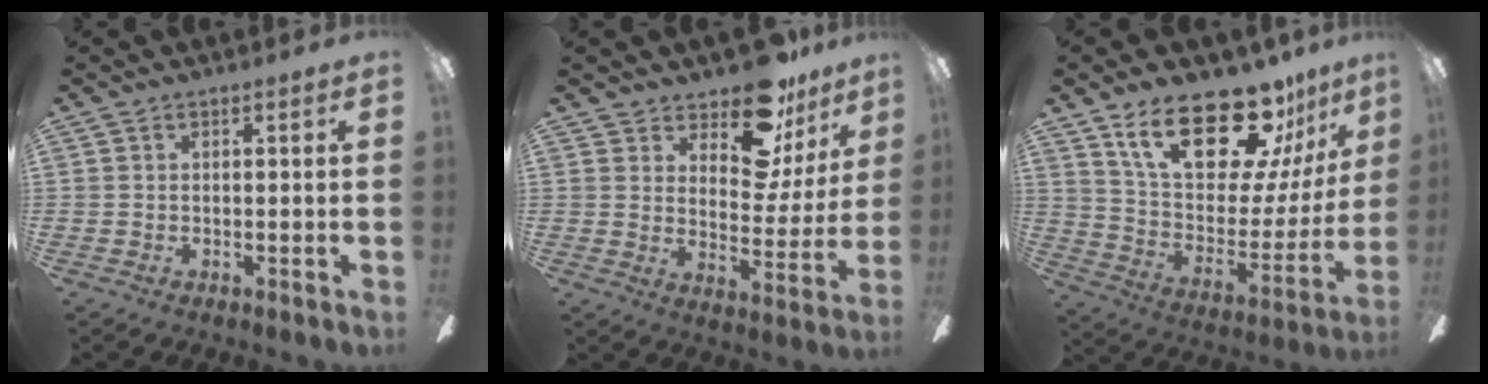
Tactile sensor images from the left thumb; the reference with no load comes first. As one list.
[{"total": 15.4, "force": [12.4, 6.3, 6.8], "torque": [-0.111, -0.084, 0.216]}, {"total": 24.5, "force": [16.5, 10.3, 14.8], "torque": [-0.241, -0.099, 0.290]}]